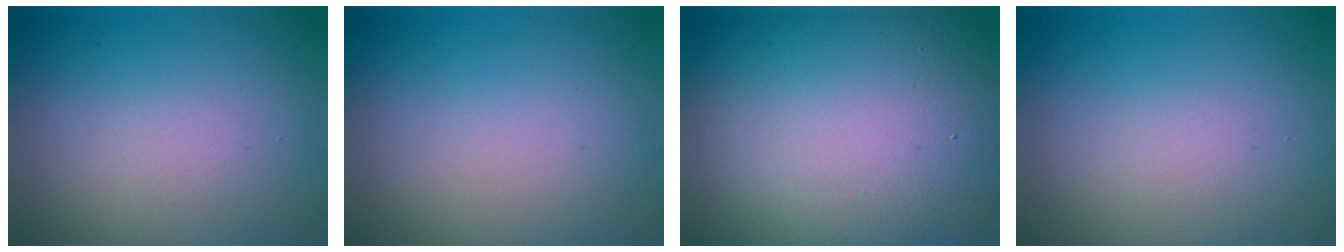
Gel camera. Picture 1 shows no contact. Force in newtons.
{"total": 0.0}
{"total": 20.6, "press": 20.5, "slide": 1.3}
{"total": 0.7, "press": 0.7, "slide": 0.1}